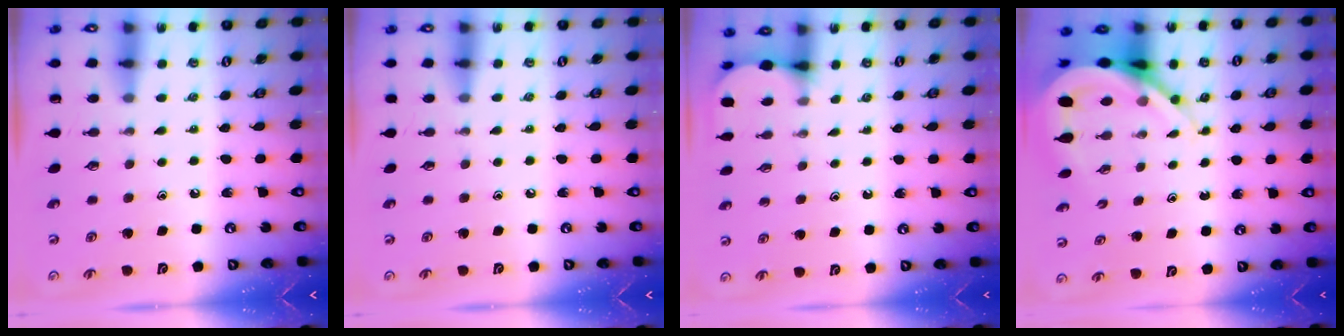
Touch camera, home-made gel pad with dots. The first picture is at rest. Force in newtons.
{"total": 2.9, "press": 2.9, "slide": 0.5}
{"total": 1.3, "press": 1.3, "slide": 0.1}
{"total": 11.1, "press": 11.0, "slide": 1.4}